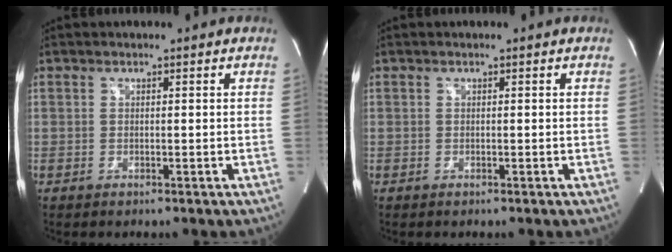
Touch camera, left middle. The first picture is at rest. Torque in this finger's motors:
{"motor_torque": [0.38, -0.30, 0.07, 0.01]}